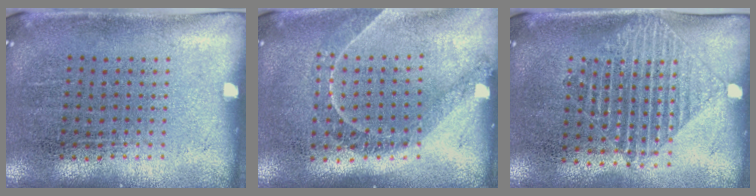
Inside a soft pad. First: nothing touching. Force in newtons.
{"total": 1.3, "press": 1.2, "slide": 0.4}
{"total": 1.4, "press": 1.3, "slide": 0.7}